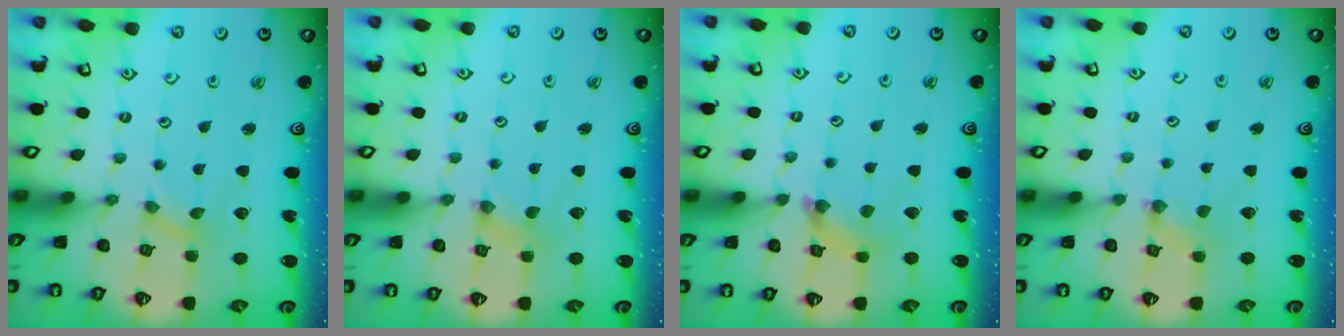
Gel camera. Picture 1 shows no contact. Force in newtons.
{"total": 0.0}
{"total": 3.1, "press": 3.1, "slide": 0.4}
{"total": 0.8, "press": 0.8, "slide": 0.2}